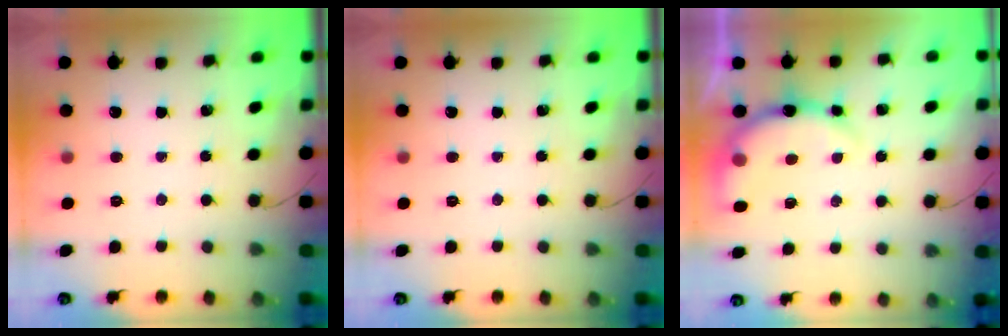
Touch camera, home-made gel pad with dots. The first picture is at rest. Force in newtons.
{"total": 0.0}
{"total": 9.7, "press": 9.7, "slide": 0.9}